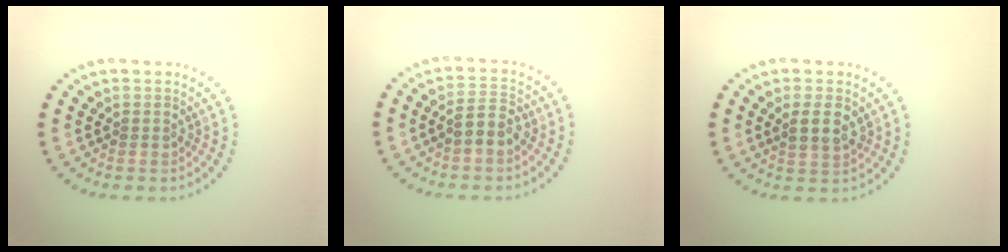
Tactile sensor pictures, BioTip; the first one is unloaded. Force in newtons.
{"total": 2.4, "press": 2.3, "slide": 0.7}
{"total": 2.4, "press": 2.3, "slide": 0.7}